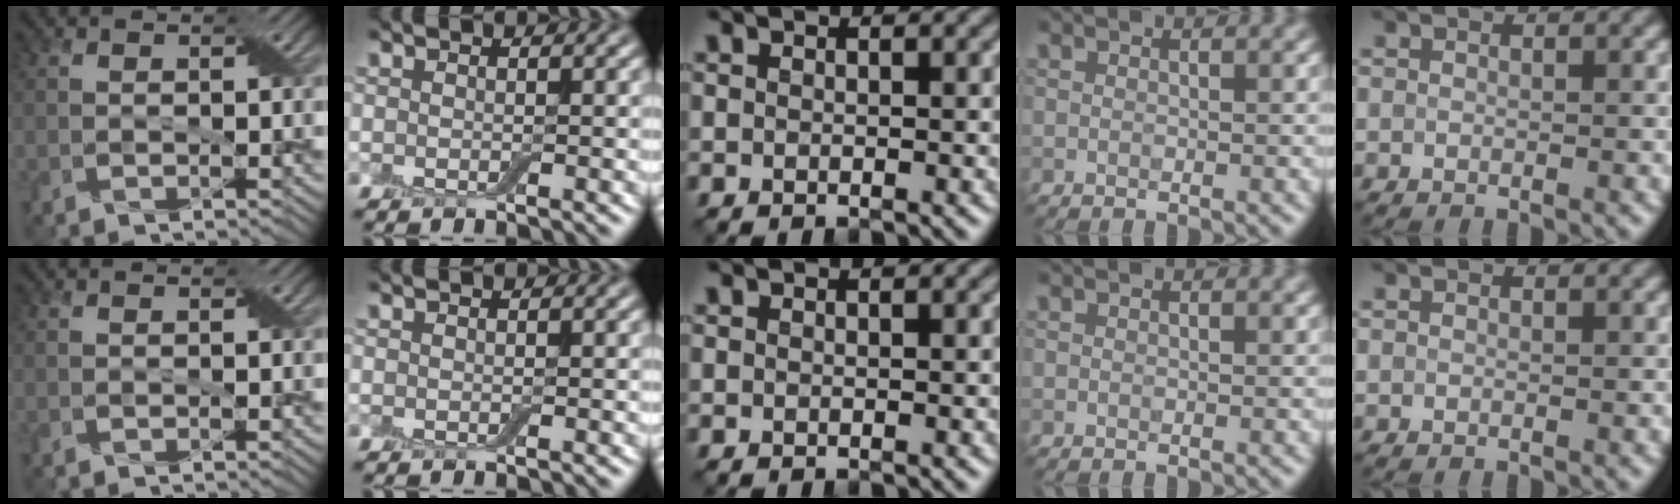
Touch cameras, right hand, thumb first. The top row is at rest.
{}